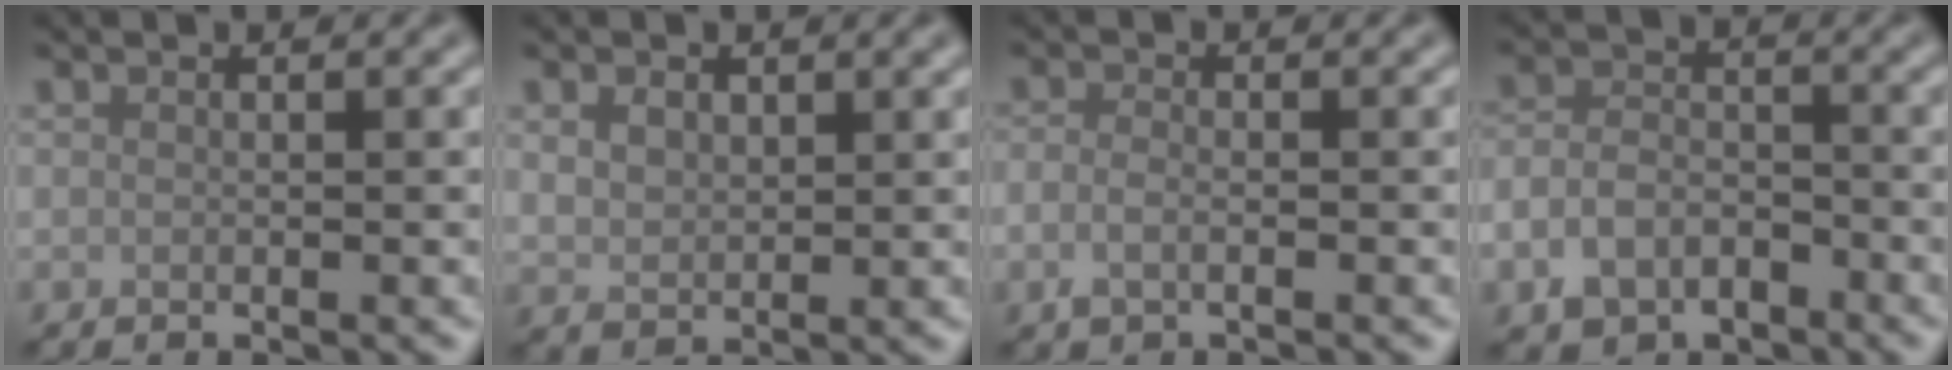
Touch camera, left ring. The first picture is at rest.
{"total": 2.3, "force": [1.0, 1.5, 1.5], "torque": [-0.032, -0.002, 0.023]}
{"total": 1.7, "force": [-0.8, 0.8, 1.2], "torque": [-0.028, -0.002, -0.020]}
{"total": 4.2, "force": [-2.4, 2.8, 2.1], "torque": [-0.042, -0.003, -0.052]}